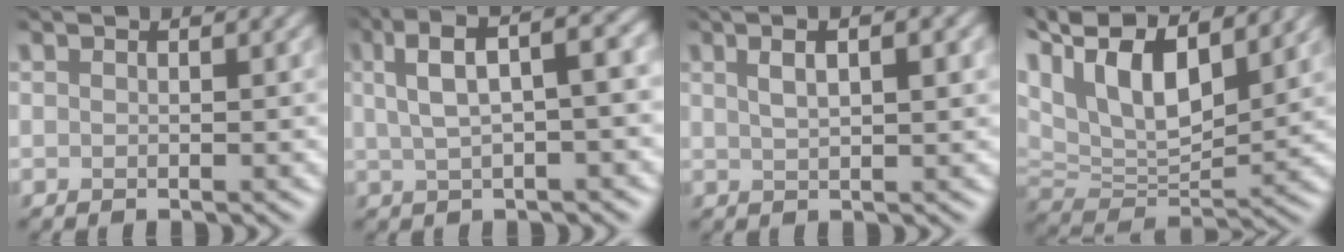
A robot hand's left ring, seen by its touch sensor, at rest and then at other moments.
{"total": 7.2, "force": [2.0, 2.4, 6.5], "torque": [-0.092, 0.026, 0.027]}
{"total": 4.5, "force": [1.3, 1.6, 4.0], "torque": [-0.053, 0.008, 0.013]}
{"total": 13.2, "force": [7.2, 6.2, 9.2], "torque": [-0.173, 0.034, 0.115]}